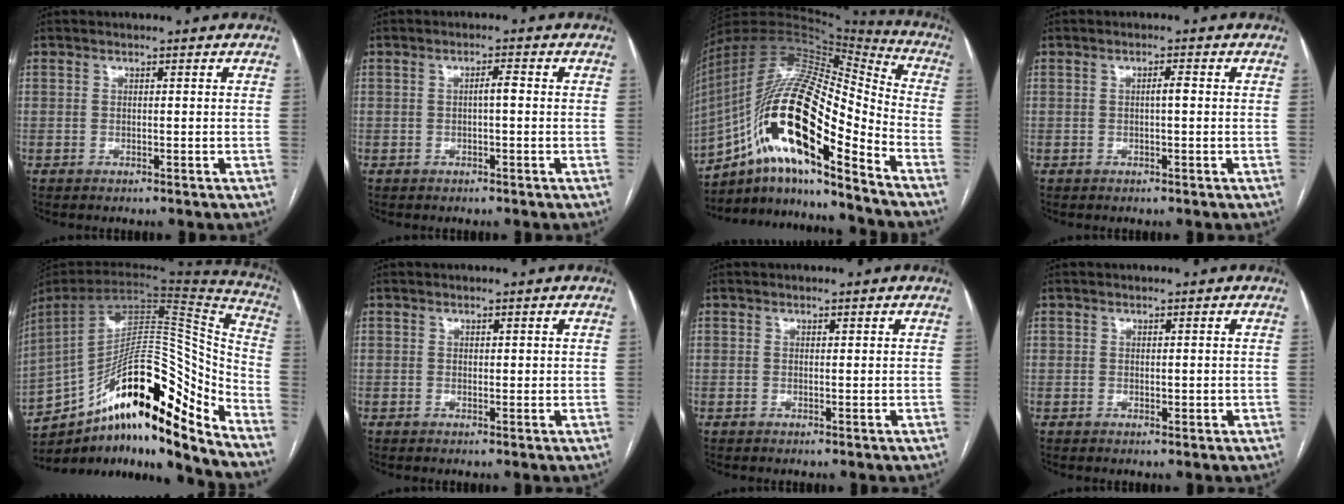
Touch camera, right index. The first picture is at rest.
{"total": 1.6, "force": [-0.1, 0.2, 1.6], "torque": [-0.025, 0.004, -0.001]}
{"total": 23.7, "force": [-11.6, 5.3, 20.0], "torque": [-0.390, 0.007, -0.204]}
{"total": 1.2, "force": [0.0, 0.1, 1.2], "torque": [-0.020, 0.003, 0.000]}
{"total": 24.9, "force": [-16.3, 4.6, 18.3], "torque": [-0.270, 0.035, -0.268]}
{"total": 0.7, "force": [0.3, 0.4, 0.5], "torque": [-0.005, -0.002, 0.005]}
{"total": 0.0}
{"total": 1.0, "force": [0.3, 0.9, 0.4], "torque": [-0.005, 0.001, 0.009]}